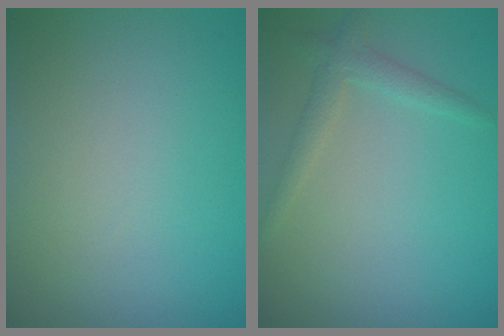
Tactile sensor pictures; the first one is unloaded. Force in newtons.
{"total": 1.8, "press": 1.8, "slide": 0.1}